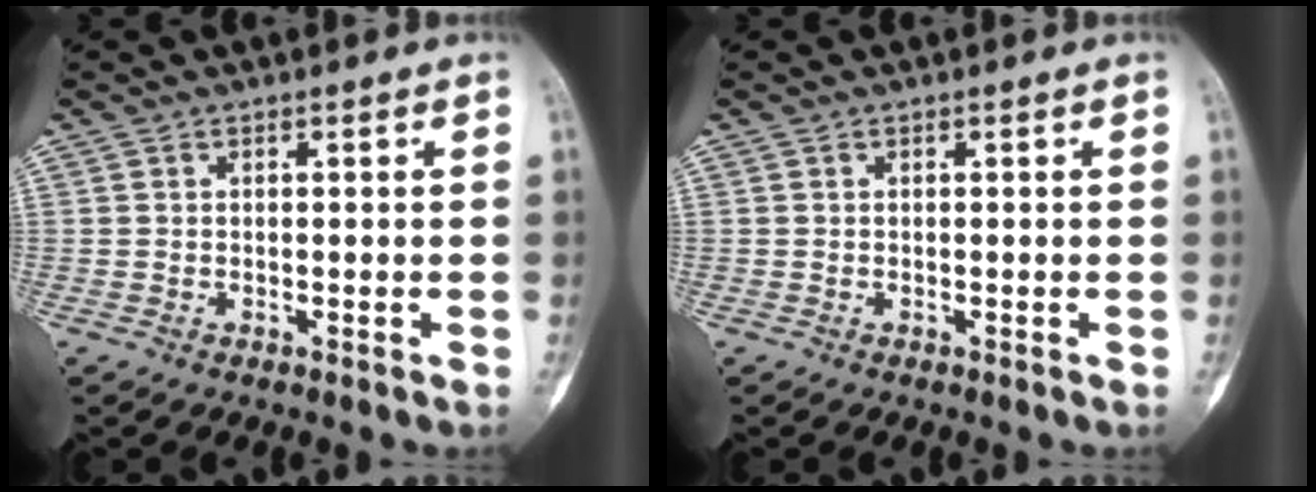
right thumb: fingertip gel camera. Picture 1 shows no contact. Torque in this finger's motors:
{"motor_torque": [0.00, 0.00, 0.05, 0.02, 0.00]}